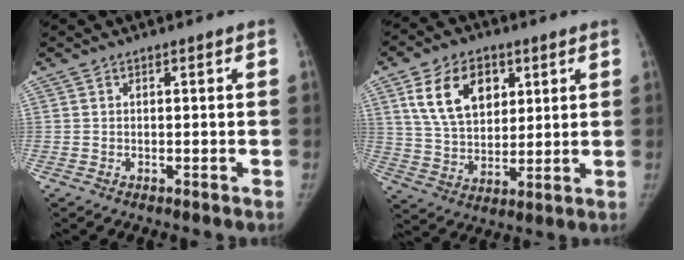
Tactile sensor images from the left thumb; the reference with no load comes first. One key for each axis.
{"total": 14.1, "fx": 5.8, "fy": 9.2, "fz": 8.9, "tx": -0.123, "ty": -0.019, "tz": 0.115}